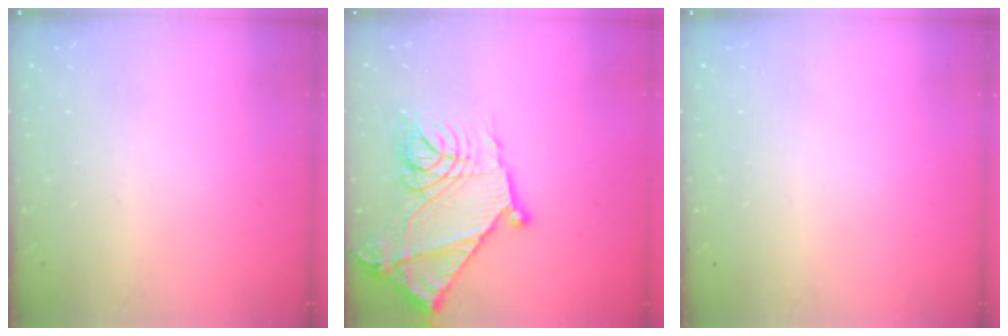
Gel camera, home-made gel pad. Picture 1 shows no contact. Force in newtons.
{"total": 21.3, "press": 21.2, "slide": 1.6}
{"total": 0.0}